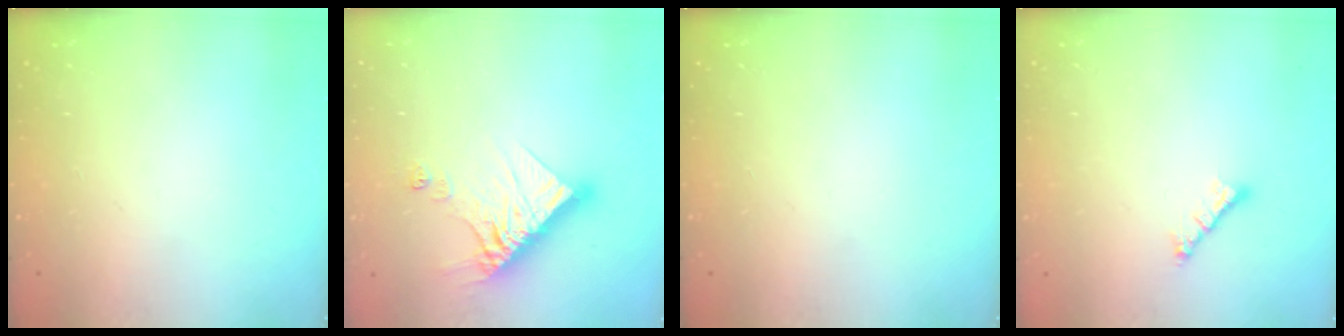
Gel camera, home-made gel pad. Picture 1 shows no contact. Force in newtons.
{"total": 14.4, "press": 14.3, "slide": 1.5}
{"total": 0.0}
{"total": 1.2, "press": 1.2, "slide": 0.3}